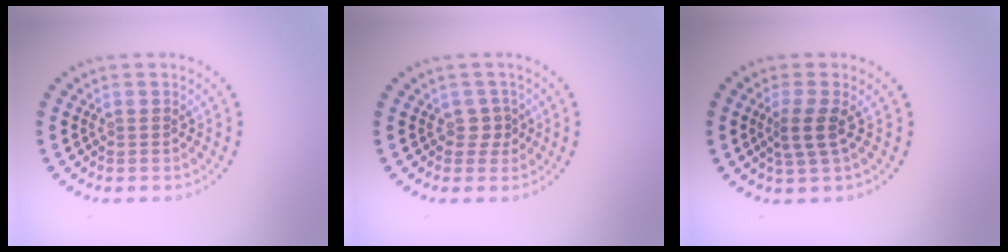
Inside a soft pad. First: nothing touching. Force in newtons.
{"total": 1.2, "press": 0.9, "slide": 0.8}
{"total": 2.2, "press": 1.8, "slide": 1.3}